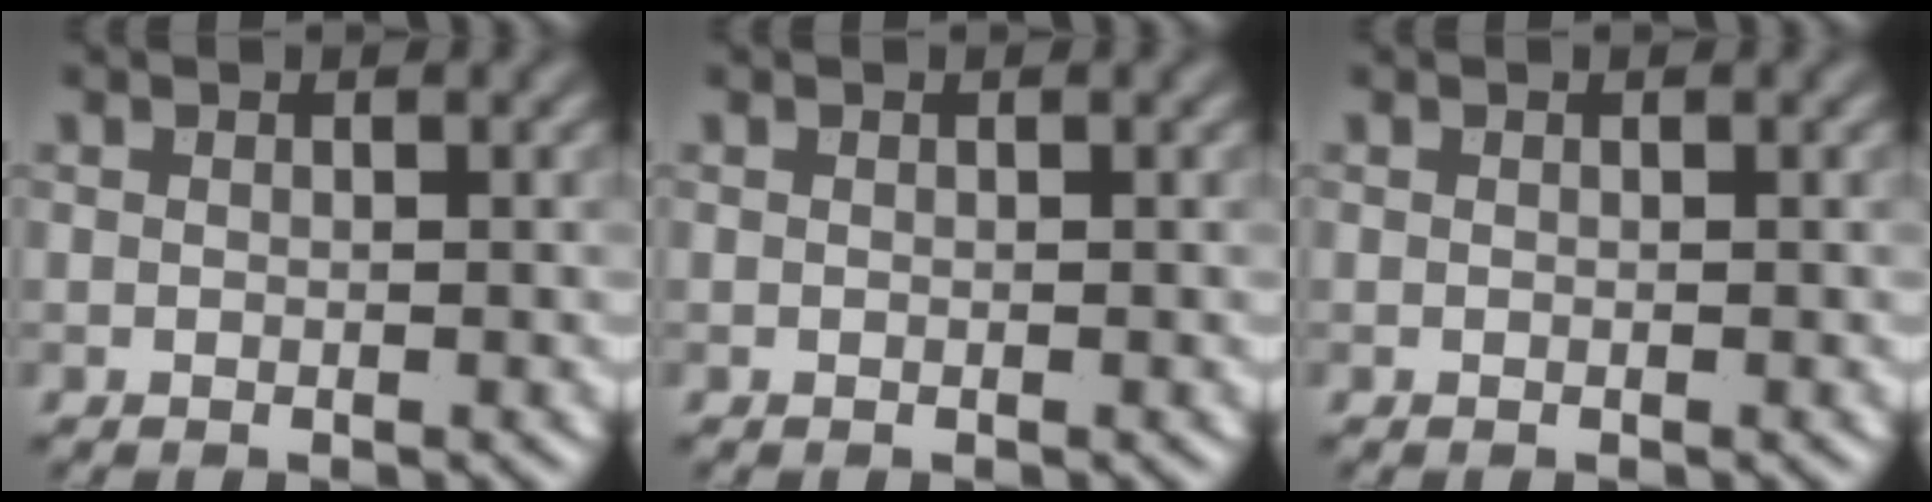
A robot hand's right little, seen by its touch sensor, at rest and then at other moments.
{"total": 0.0}
{"total": 0.0}